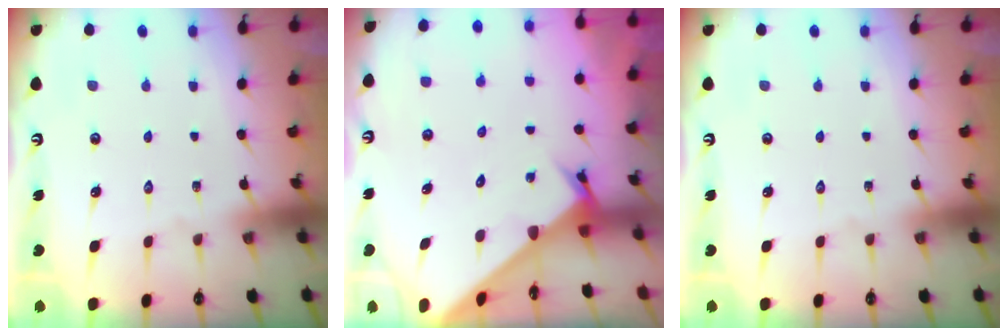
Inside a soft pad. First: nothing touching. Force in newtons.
{"total": 2.6, "press": 2.6, "slide": 0.3}
{"total": 0.0}